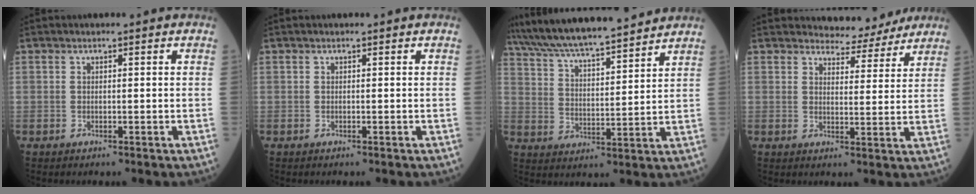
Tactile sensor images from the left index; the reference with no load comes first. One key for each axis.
{"total": 0.0}
{"total": 18.8, "fx": 16.9, "fy": 1.6, "fz": 8.1, "tx": -0.144, "ty": 0.022, "tz": 0.269}
{"total": 6.3, "fx": 6.1, "fy": 1.3, "fz": 0.5, "tx": -0.010, "ty": -0.004, "tz": 0.077}